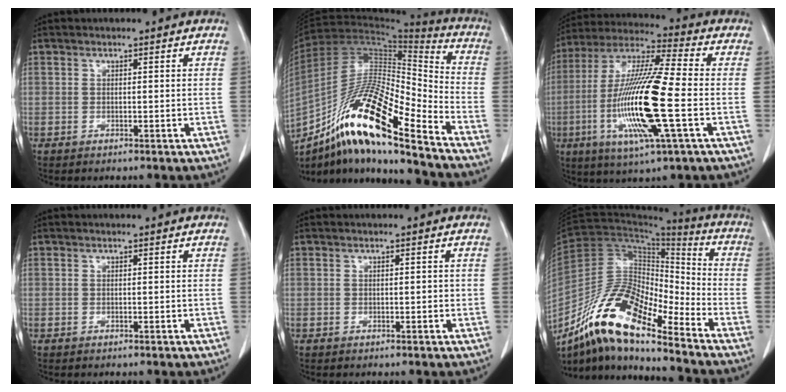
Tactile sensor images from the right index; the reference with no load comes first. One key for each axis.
{"total": 20.3, "fx": -13.1, "fy": 2.7, "fz": 15.3, "tx": -0.286, "ty": -0.011, "tz": -0.235}
{"total": 19.0, "fx": -4.1, "fy": 1.3, "fz": 18.5, "tx": -0.384, "ty": -0.016, "tz": -0.079}
{"total": 0.0}
{"total": 0.9, "fx": 0.1, "fy": 0.5, "fz": 0.8, "tx": -0.010, "ty": 0.002, "tz": 0.002}
{"total": 16.0, "fx": -11.8, "fy": 4.1, "fz": 10.1, "tx": -0.184, "ty": 0.024, "tz": -0.213}